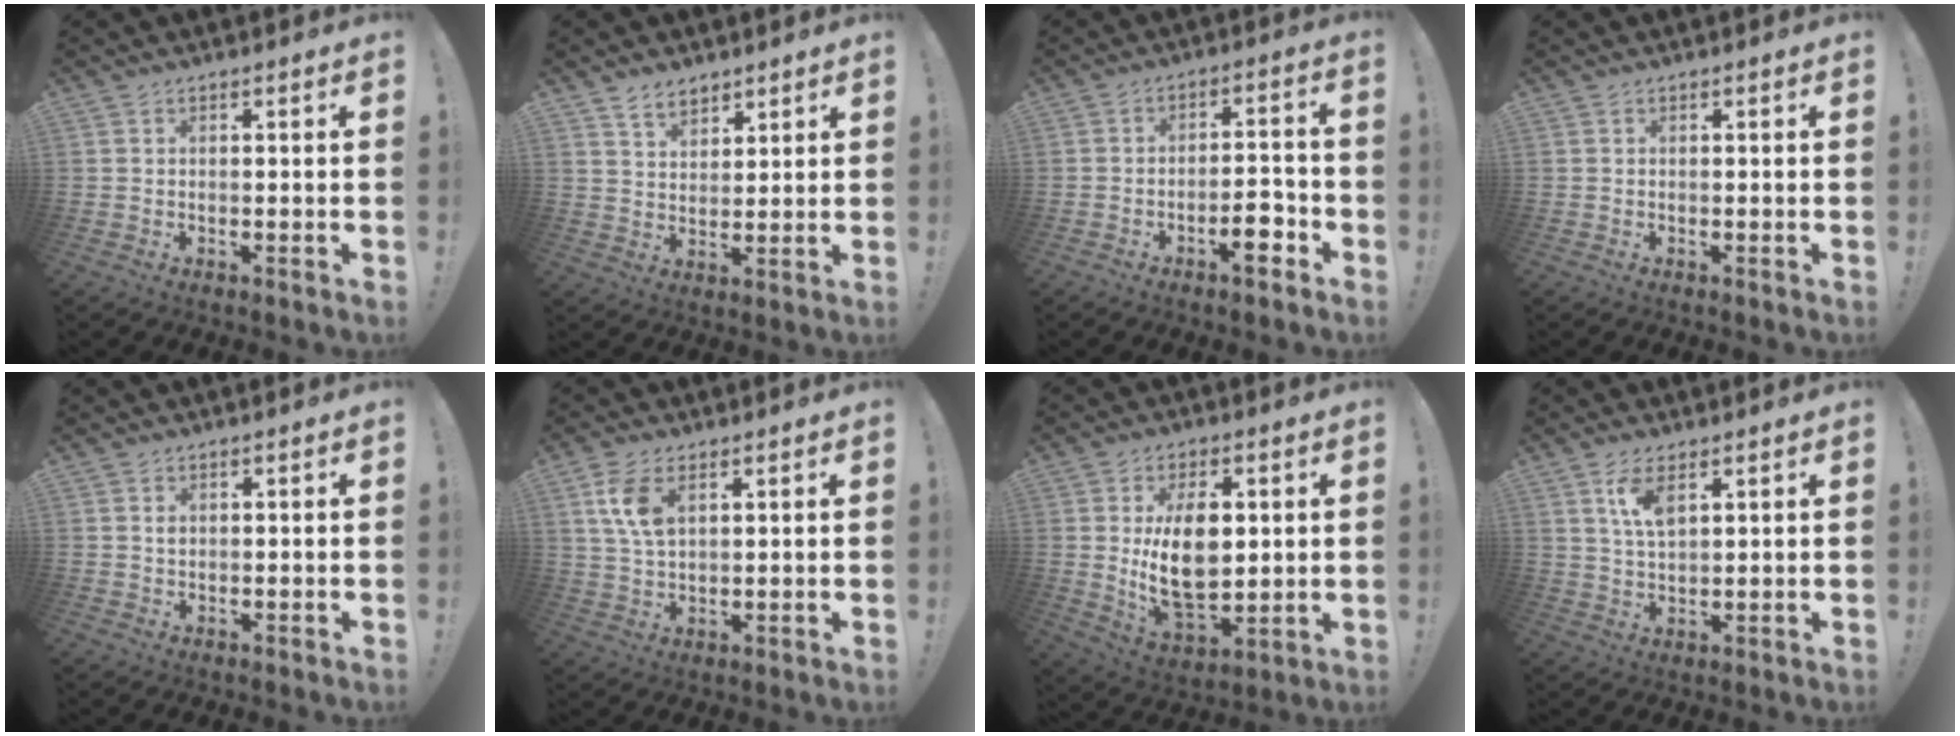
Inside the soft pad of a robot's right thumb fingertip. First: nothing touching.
{"total": 6.2, "force": [4.9, 3.4, 1.7], "torque": [-0.025, -0.030, 0.091]}
{"total": 7.4, "force": [-4.1, 2.8, 5.4], "torque": [-0.059, 0.022, -0.070]}
{"total": 0.0}
{"total": 0.8, "force": [0.2, 0.8, 0.1], "torque": [0.006, -0.001, 0.003]}
{"total": 8.1, "force": [3.4, 4.4, 5.9], "torque": [-0.117, -0.010, 0.062]}
{"total": 16.1, "force": [2.2, 9.6, 12.7], "torque": [-0.226, -0.016, 0.035]}
{"total": 6.6, "force": [3.5, 2.8, 4.9], "torque": [-0.090, -0.010, 0.061]}